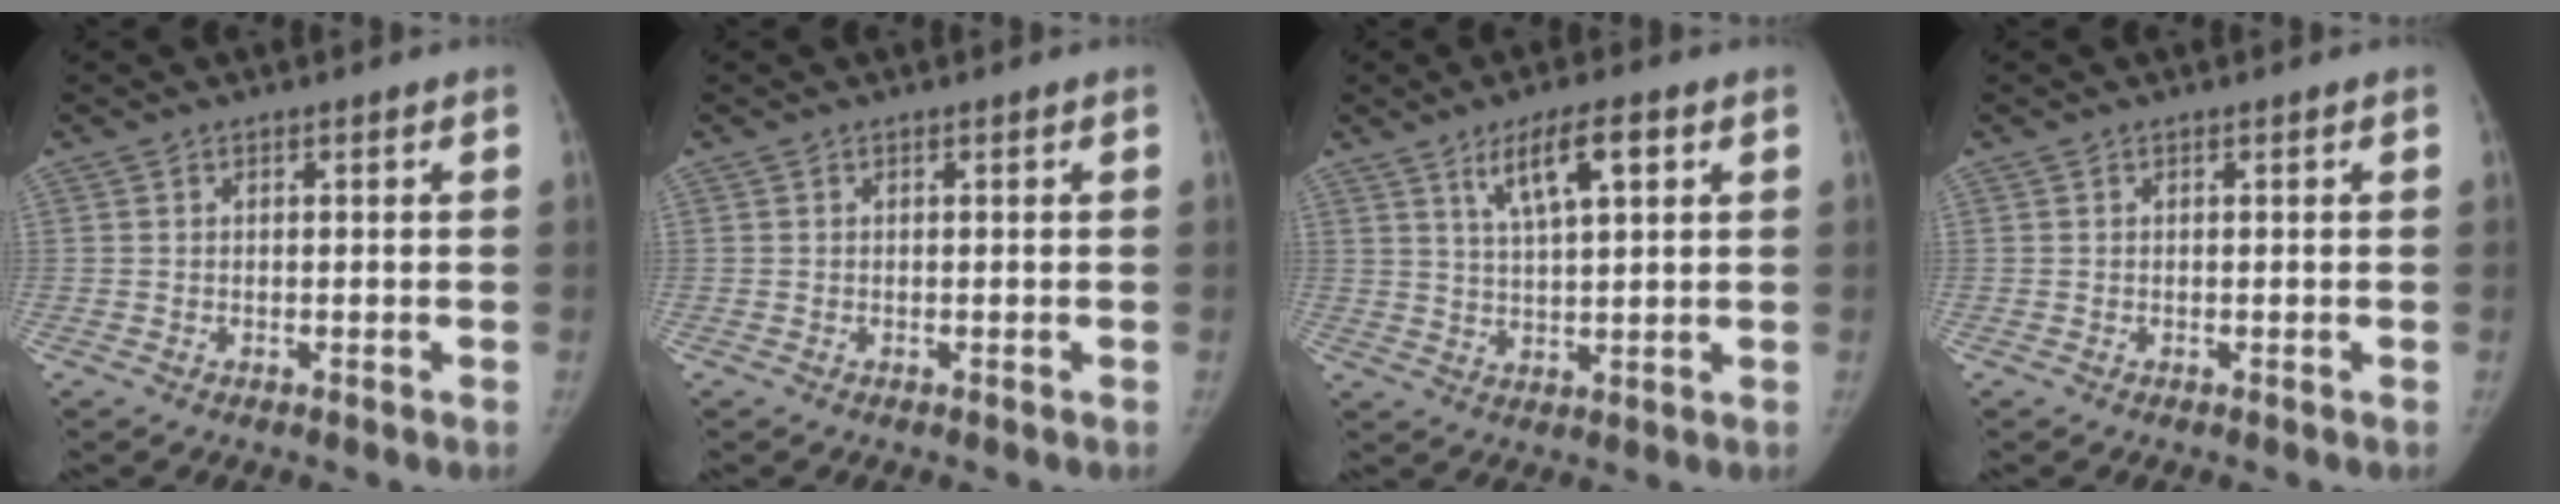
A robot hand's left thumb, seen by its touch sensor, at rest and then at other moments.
{"total": 0.0}
{"total": 8.1, "force": [3.8, 2.2, 6.8], "torque": [-0.112, -0.009, 0.069]}
{"total": 0.0}